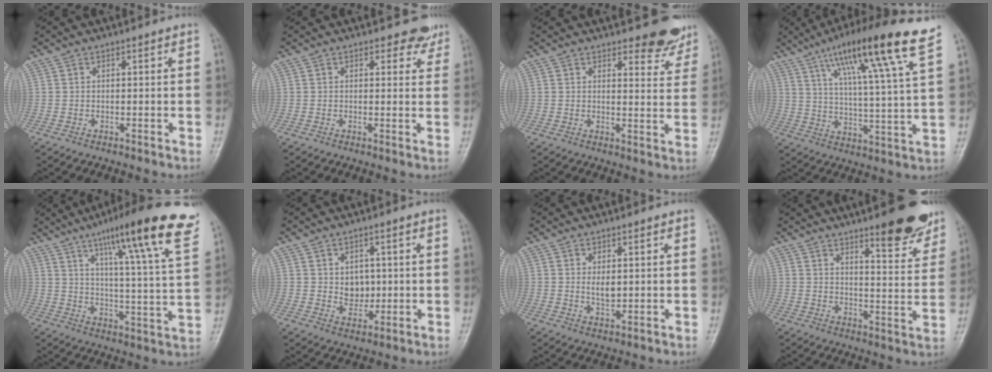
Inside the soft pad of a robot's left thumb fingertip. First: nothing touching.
{"total": 3.2, "force": [2.6, 1.8, 0.6], "torque": [0.019, -0.017, 0.020]}
{"total": 6.4, "force": [5.5, 2.3, 2.1], "torque": [0.002, -0.043, 0.062]}
{"total": 18.3, "force": [11.2, 0.4, 14.5], "torque": [-0.221, -0.038, 0.171]}
{"total": 22.7, "force": [13.4, 2.6, 18.1], "torque": [-0.244, -0.038, 0.187]}
{"total": 4.8, "force": [0.7, 3.8, 2.8], "torque": [-0.018, -0.007, 0.018]}
{"total": 3.0, "force": [0.7, 1.6, 2.5], "torque": [-0.036, -0.009, 0.015]}
{"total": 11.5, "force": [8.2, 2.8, 7.6], "torque": [-0.070, -0.053, 0.116]}